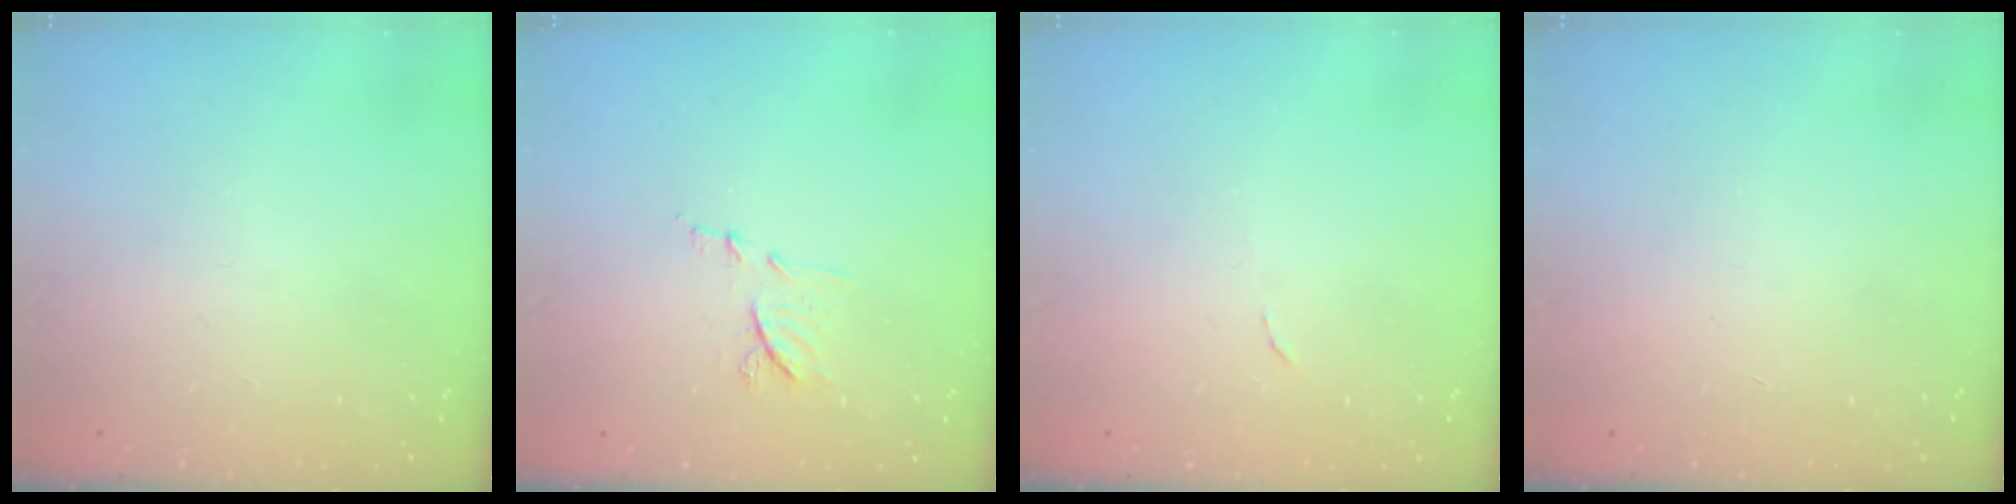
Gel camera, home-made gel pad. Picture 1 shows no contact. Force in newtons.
{"total": 6.9, "press": 6.9, "slide": 0.5}
{"total": 3.8, "press": 3.8, "slide": 0.2}
{"total": 1.5, "press": 1.5, "slide": 0.1}